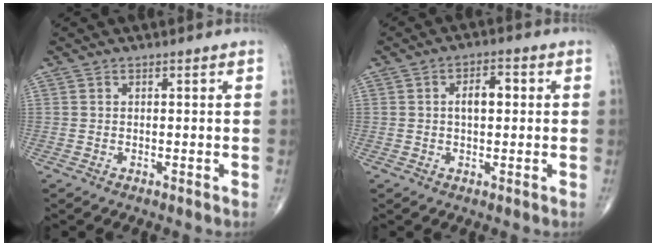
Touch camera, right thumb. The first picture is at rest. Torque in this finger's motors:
{"motor_torque": [0.65, 1.00, 0.63, -0.12, 0.00]}